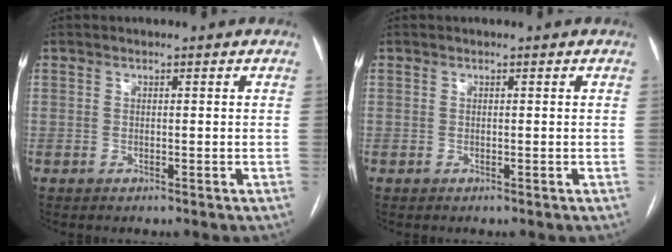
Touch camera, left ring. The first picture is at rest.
{"total": 0.0}